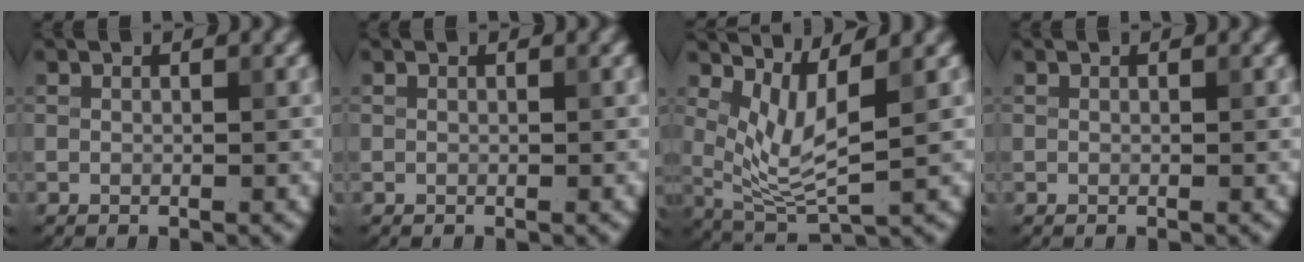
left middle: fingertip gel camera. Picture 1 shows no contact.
{"total": 0.0}
{"total": 4.6, "force": [1.8, 1.2, 4.0], "torque": [-0.089, -0.014, 0.042]}
{"total": 0.0}